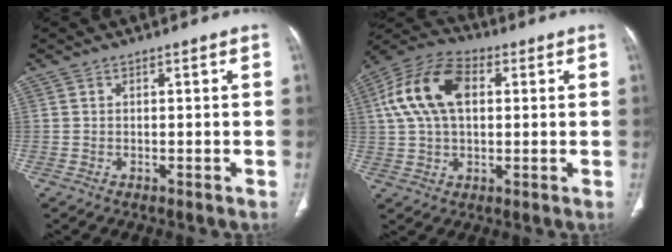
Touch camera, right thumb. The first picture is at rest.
{"total": 14.5, "force": [3.2, 8.8, 11.1], "torque": [-0.217, 0.024, 0.052]}